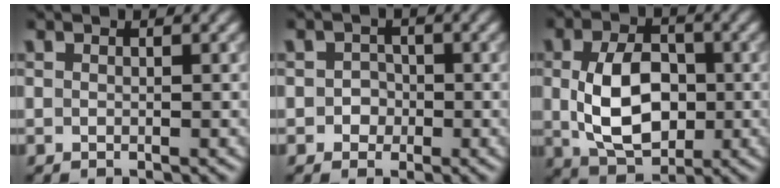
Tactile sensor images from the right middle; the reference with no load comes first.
{"total": 1.5, "force": [-0.3, 1.5, 0.3], "torque": [0.014, 0.001, -0.012]}
{"total": 7.4, "force": [-0.2, 4.8, 5.6], "torque": [-0.111, -0.004, -0.003]}